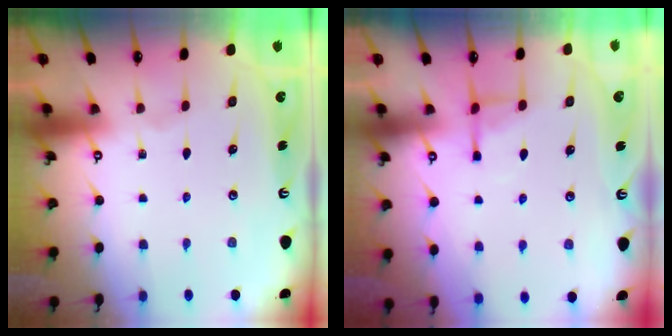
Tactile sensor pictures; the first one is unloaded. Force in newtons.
{"total": 5.9, "press": 5.8, "slide": 0.8}